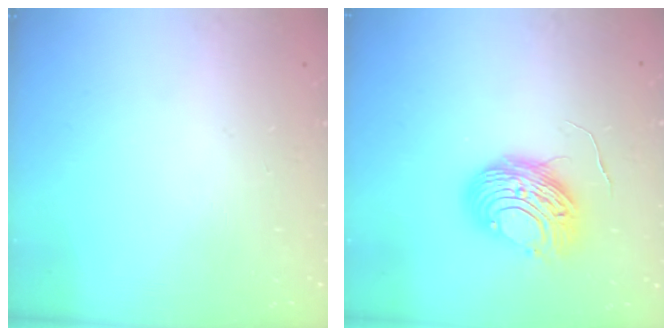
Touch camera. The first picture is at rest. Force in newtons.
{"total": 10.0, "press": 10.0, "slide": 0.9}